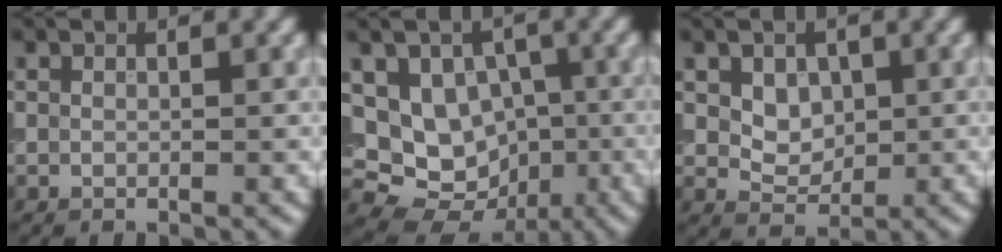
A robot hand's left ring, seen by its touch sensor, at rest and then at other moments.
{"total": 10.0, "force": [-0.9, 8.6, 5.0], "torque": [-0.066, 0.015, -0.034]}
{"total": 2.4, "force": [0.7, 1.8, 1.4], "torque": [-0.022, -0.005, 0.016]}